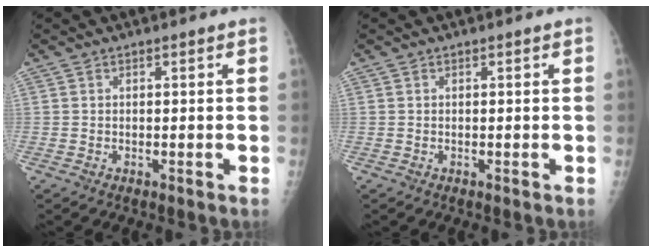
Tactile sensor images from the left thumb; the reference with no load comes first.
{"total": 0.0}